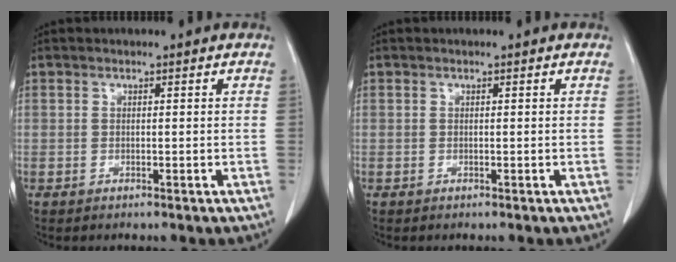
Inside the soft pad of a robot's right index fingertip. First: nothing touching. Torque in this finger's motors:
{"motor_torque": [0.00, 0.00, 0.00, 0.00]}